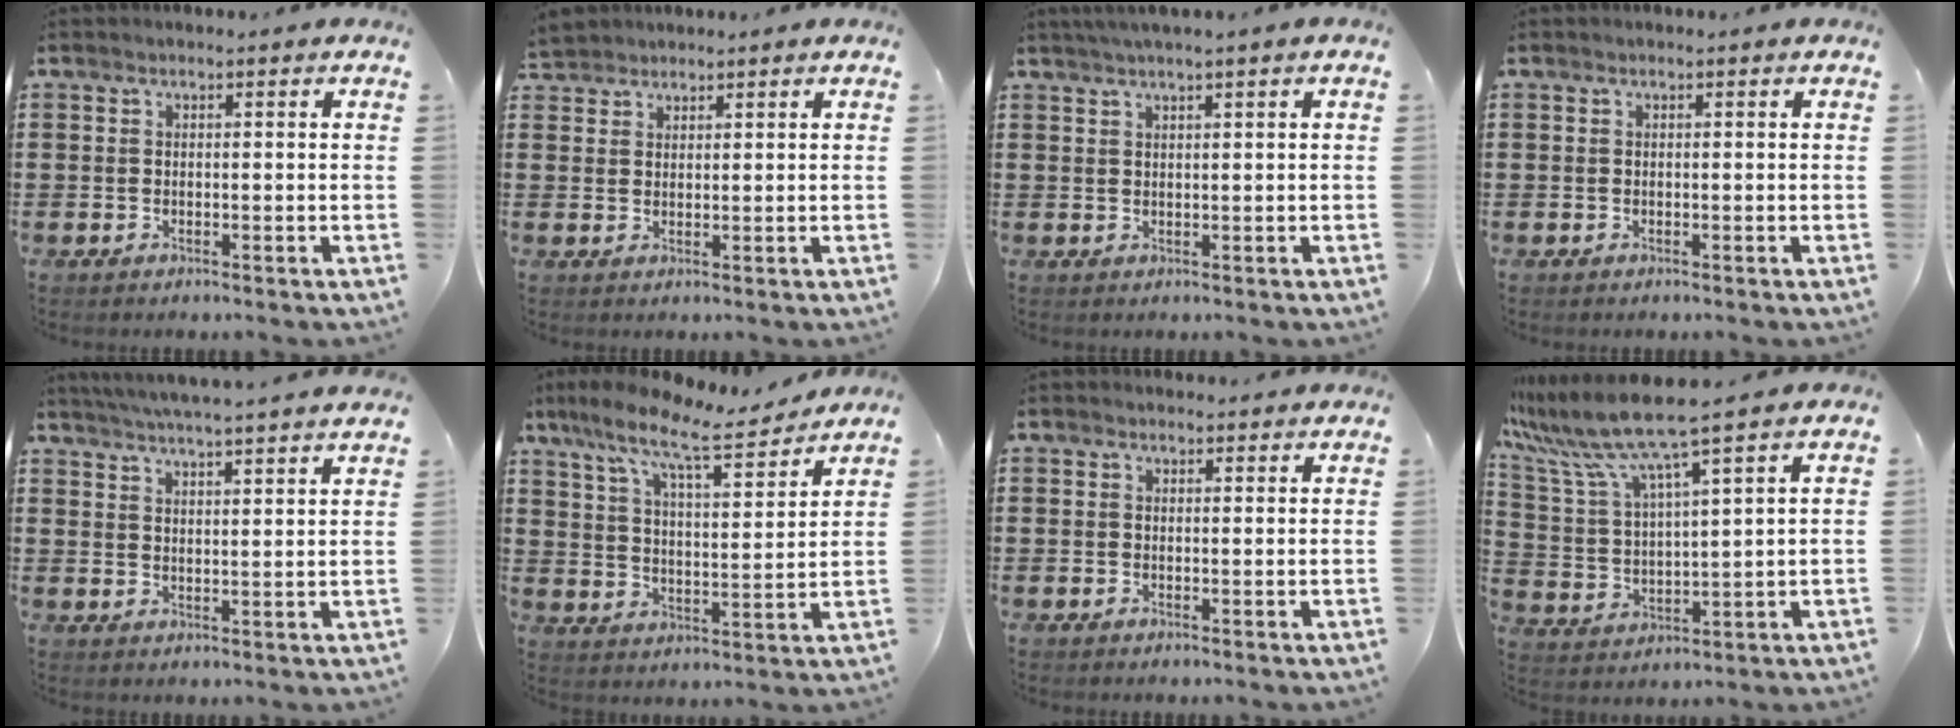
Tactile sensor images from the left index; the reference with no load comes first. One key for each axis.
{"total": 2.0, "fx": 1.9, "fy": 0.6, "fz": -0.1, "tx": -0.004, "ty": 0.002, "tz": 0.039}
{"total": 1.6, "fx": 1.1, "fy": -0.4, "fz": 1.1, "tx": -0.020, "ty": -0.002, "tz": 0.022}
{"total": 0.0}
{"total": 4.9, "fx": 4.6, "fy": -1.0, "fz": 1.1, "tx": -0.039, "ty": -0.027, "tz": 0.081}
{"total": 9.4, "fx": 7.6, "fy": 1.3, "fz": 5.3, "tx": -0.126, "ty": -0.046, "tz": 0.125}
{"total": 1.1, "fx": 1.0, "fy": 0.2, "fz": 0.2, "tx": -0.006, "ty": 0.000, "tz": 0.021}
{"total": 8.7, "fx": 7.1, "fy": -0.2, "fz": 5.0, "tx": -0.127, "ty": -0.042, "tz": 0.120}